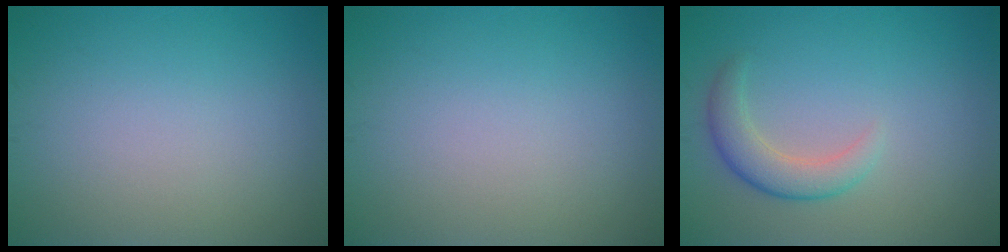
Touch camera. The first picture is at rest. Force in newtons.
{"total": 0.0}
{"total": 2.9, "press": 2.9, "slide": 0.2}